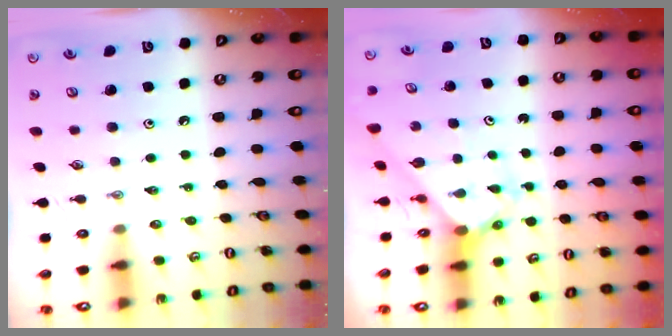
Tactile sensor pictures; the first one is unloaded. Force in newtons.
{"total": 2.0, "press": 2.0, "slide": 0.2}